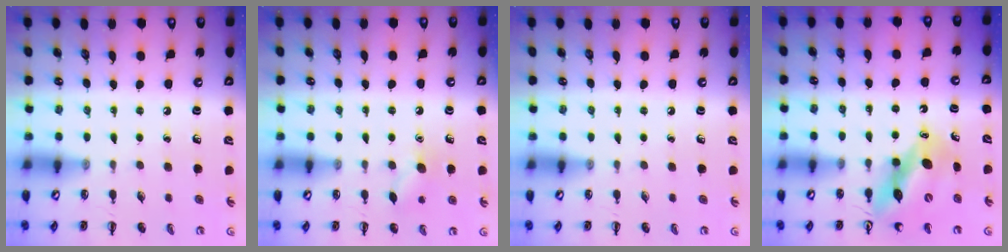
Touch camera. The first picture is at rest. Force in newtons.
{"total": 7.1, "press": 6.9, "slide": 1.4}
{"total": 0.0}
{"total": 10.2, "press": 9.8, "slide": 3.0}